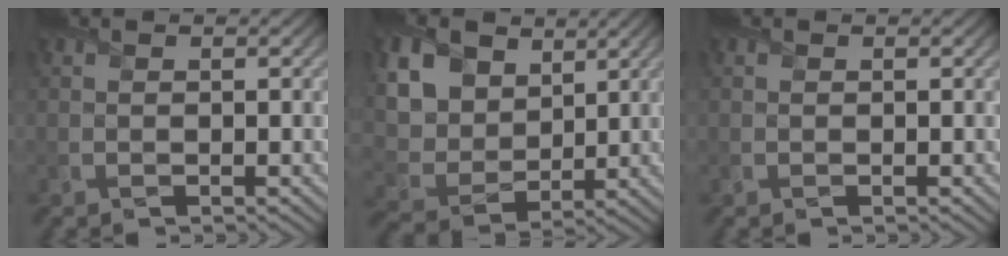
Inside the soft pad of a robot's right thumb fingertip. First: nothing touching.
{"total": 12.6, "force": [5.6, 9.0, 6.9], "torque": [-0.199, 0.008, 0.120]}
{"total": 0.0}